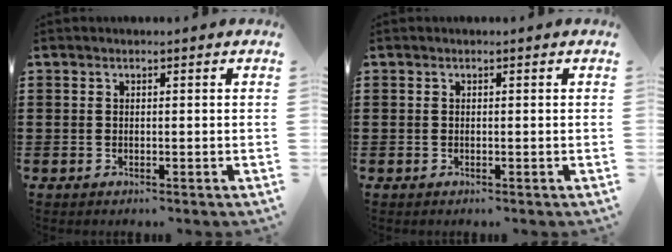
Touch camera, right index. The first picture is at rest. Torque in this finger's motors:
{"motor_torque": [0.00, 0.01, 0.00, -0.01]}